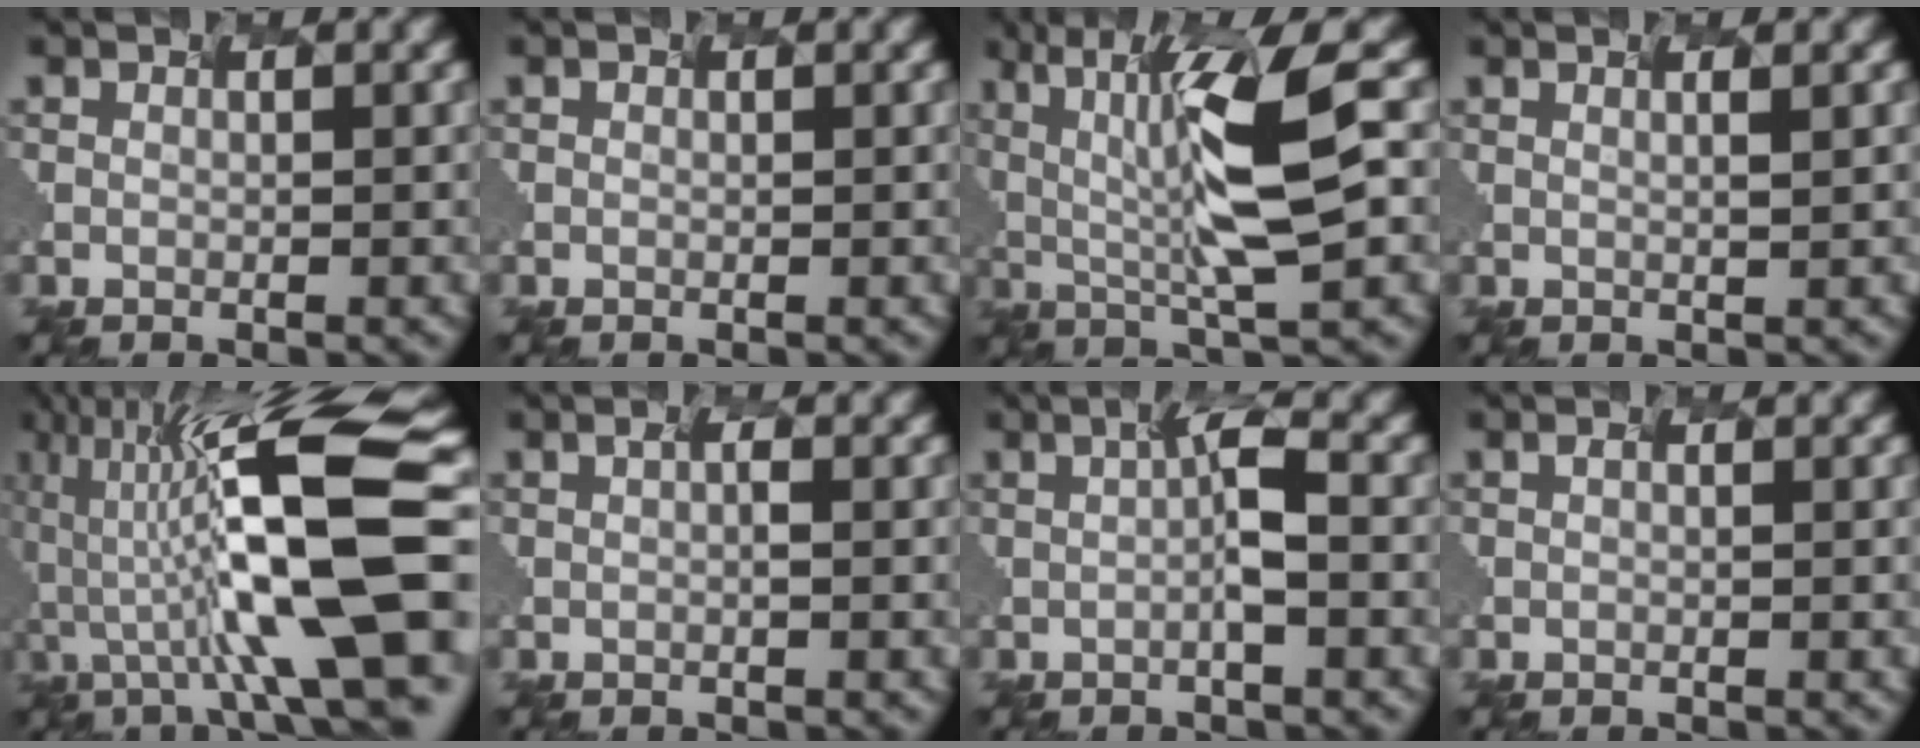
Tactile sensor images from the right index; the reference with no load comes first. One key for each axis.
{"total": 0.9, "fx": -0.3, "fy": -0.5, "fz": -0.6, "tx": -0.004, "ty": -0.005, "tz": 0.011}
{"total": 7.9, "fx": 0.1, "fy": 1.0, "fz": 7.8, "tx": -0.169, "ty": 0.000, "tz": 0.035}
{"total": 1.1, "fx": 0.5, "fy": 0.1, "fz": 0.9, "tx": -0.012, "ty": 0.005, "tz": 0.013}
{"total": 13.5, "fx": -1.4, "fy": 3.2, "fz": 13.1, "tx": -0.258, "ty": 0.027, "tz": 0.005}
{"total": 1.0, "fx": -0.7, "fy": -0.6, "fz": -0.2, "tx": -0.015, "ty": 0.000, "tz": 0.014}
{"total": 1.7, "fx": -0.6, "fy": -0.6, "fz": 1.4, "tx": -0.051, "ty": -0.001, "tz": 0.016}
{"total": 0.0}